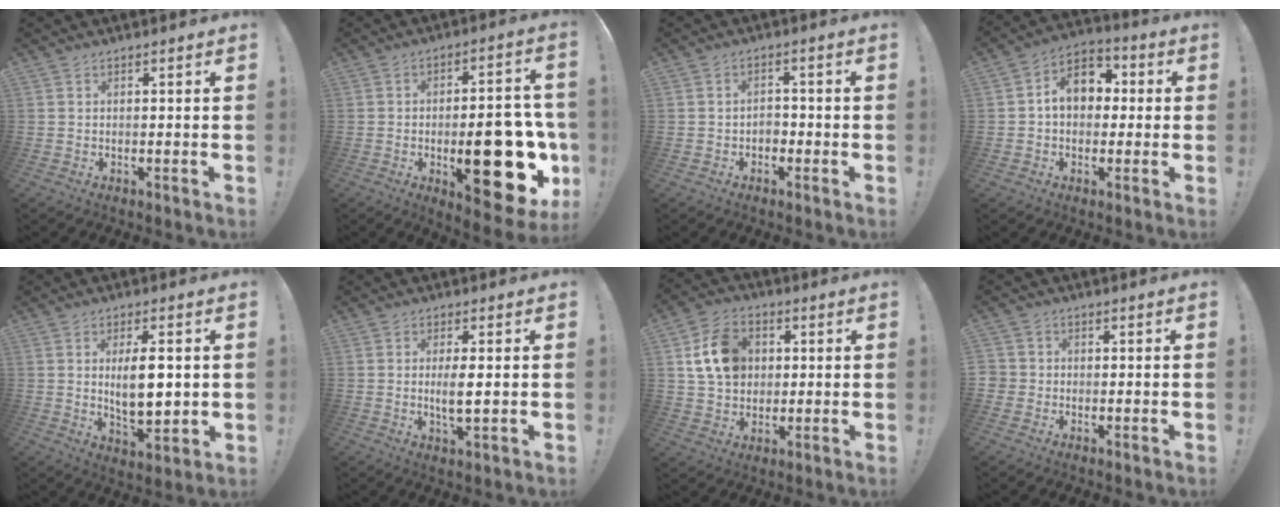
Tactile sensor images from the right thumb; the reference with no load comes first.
{"total": 25.5, "force": [-6.1, 10.5, 22.4], "torque": [-0.300, 0.028, -0.075]}
{"total": 3.1, "force": [-1.2, 2.5, 1.5], "torque": [-0.023, 0.002, -0.024]}
{"total": 11.0, "force": [1.4, 8.3, 7.1], "torque": [-0.097, 0.014, 0.030]}
{"total": 10.6, "force": [1.8, 4.2, 9.6], "torque": [-0.151, -0.010, 0.027]}
{"total": 4.7, "force": [0.2, 1.2, 4.6], "torque": [-0.086, -0.013, -0.003]}
{"total": 14.1, "force": [3.2, 11.1, 8.0], "torque": [-0.119, 0.002, 0.068]}
{"total": 2.4, "force": [-0.7, 2.1, 0.8], "torque": [-0.018, 0.009, -0.012]}